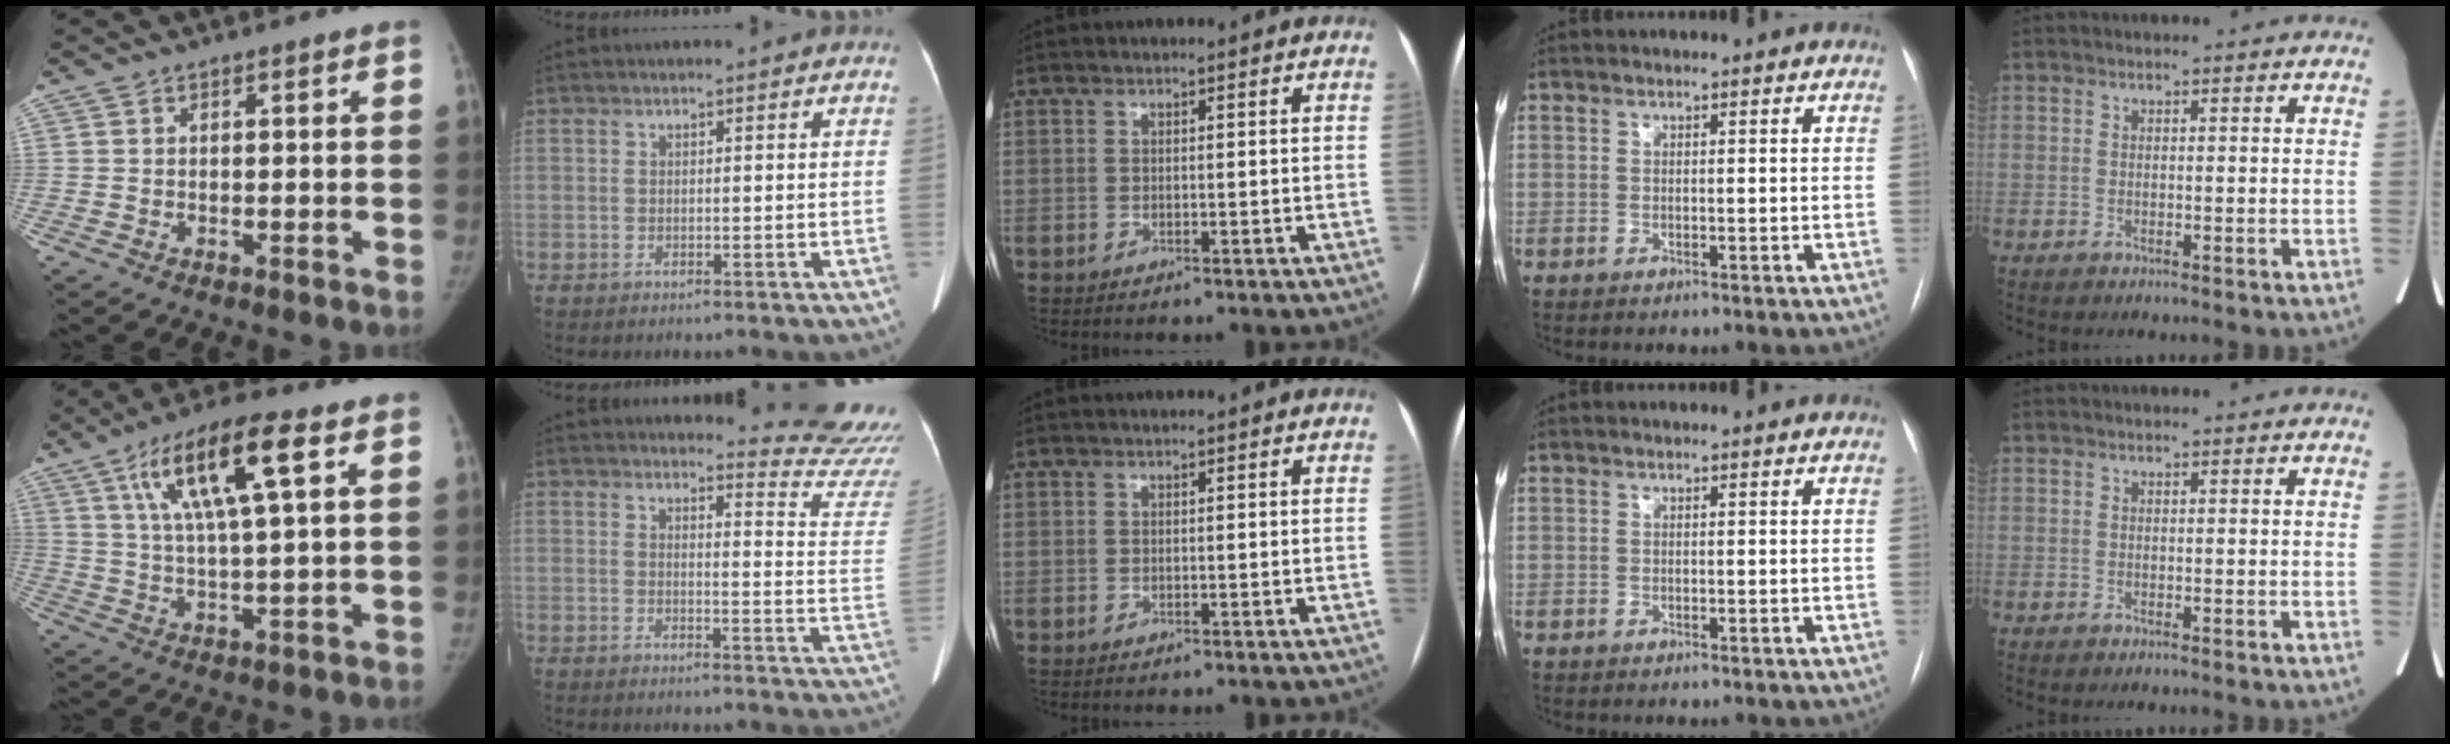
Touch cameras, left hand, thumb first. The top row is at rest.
{"thumb": {"total": 15.1, "force": [6.1, 3.2, 13.4], "torque": [-0.248, -0.002, 0.106]}, "index": {"total": 12.7, "force": [12.7, -1.3, 0.2], "torque": [0.014, -0.161, 0.113]}}